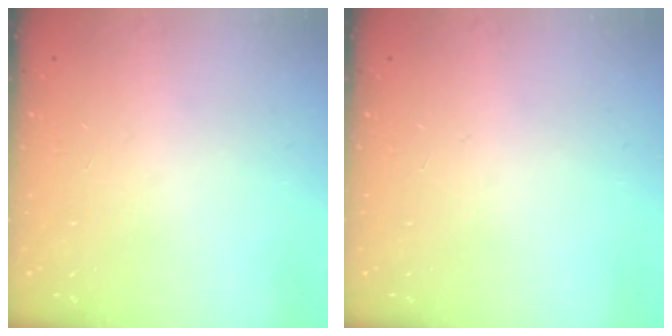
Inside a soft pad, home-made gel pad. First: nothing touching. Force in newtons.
{"total": 0.0}